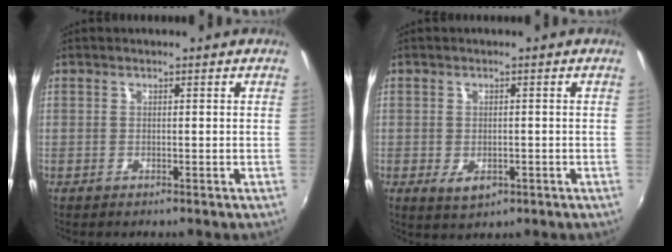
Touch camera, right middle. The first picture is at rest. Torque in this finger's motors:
{"motor_torque": [0.63, -0.54, 0.05, 0.04]}